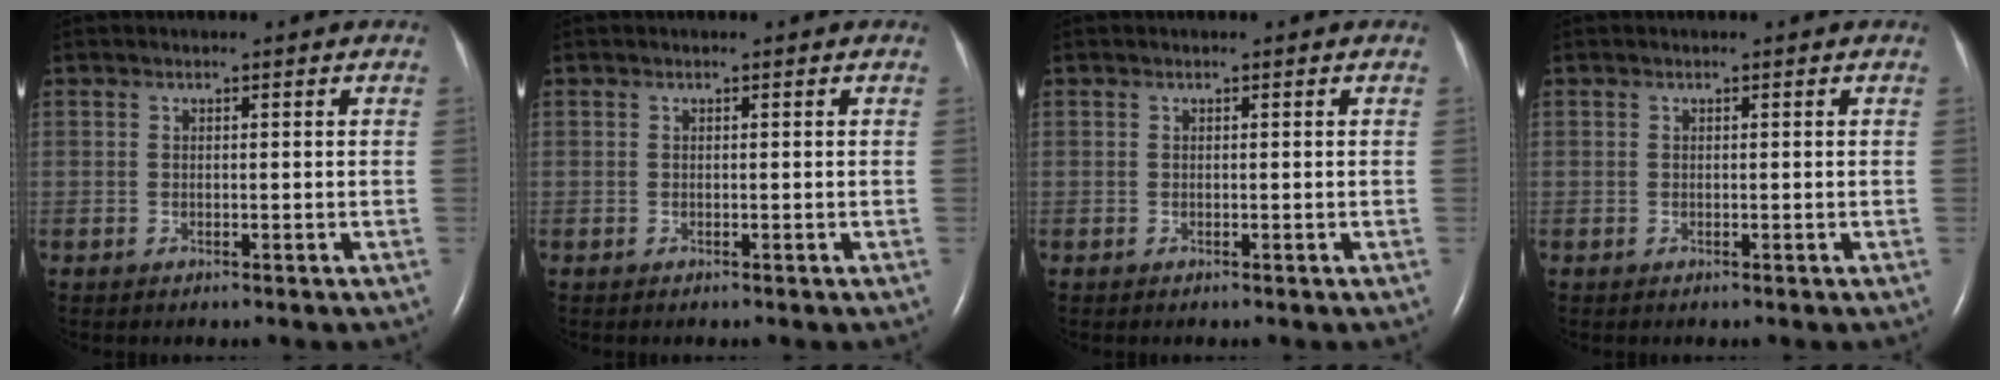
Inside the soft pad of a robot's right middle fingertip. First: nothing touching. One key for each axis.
{"total": 0.0}
{"total": 0.0}
{"total": 0.0}